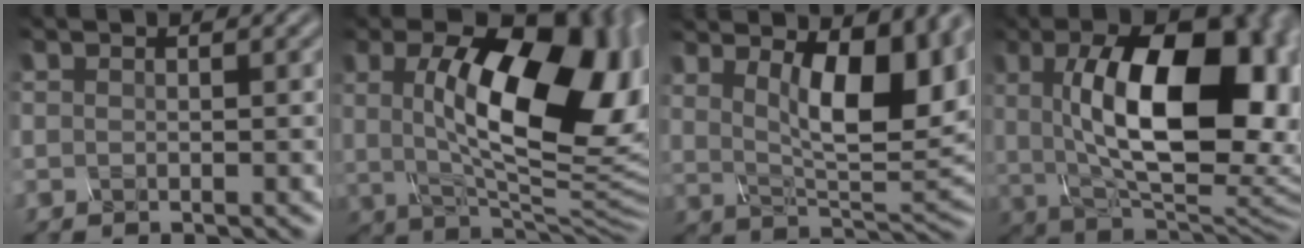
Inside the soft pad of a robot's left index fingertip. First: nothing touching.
{"total": 14.6, "force": [1.8, 6.6, 13.0], "torque": [-0.190, -0.001, 0.026]}
{"total": 10.2, "force": [3.1, 3.7, 8.9], "torque": [-0.132, -0.003, 0.053]}
{"total": 15.6, "force": [2.0, 7.5, 13.6], "torque": [-0.180, 0.006, 0.023]}